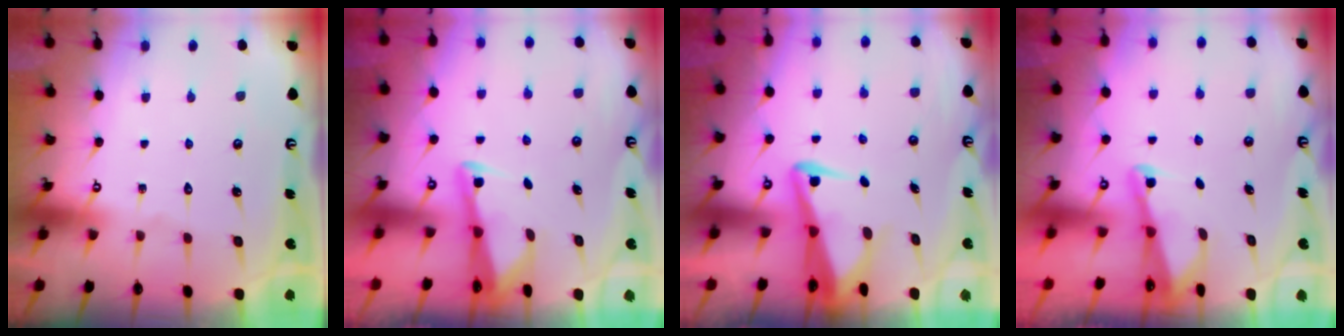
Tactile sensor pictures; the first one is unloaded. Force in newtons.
{"total": 2.9, "press": 2.9, "slide": 0.1}
{"total": 4.9, "press": 4.8, "slide": 1.1}
{"total": 2.0, "press": 2.0, "slide": 0.2}